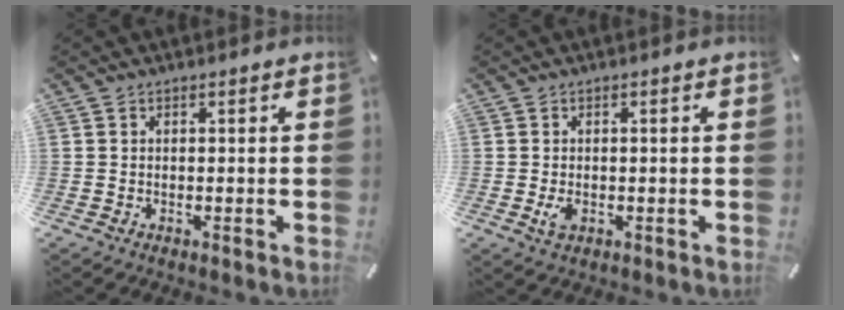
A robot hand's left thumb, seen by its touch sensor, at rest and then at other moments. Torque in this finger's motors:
{"motor_torque": [0.08, 0.11, 0.60, 0.01, -0.01]}